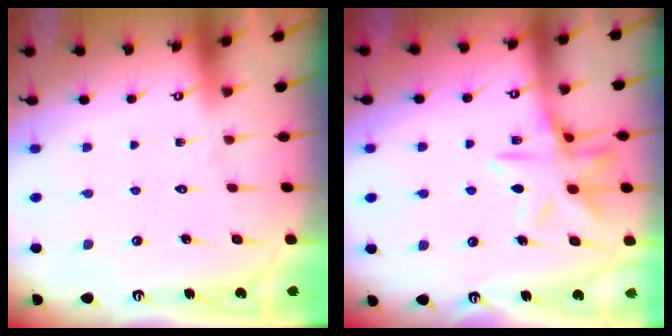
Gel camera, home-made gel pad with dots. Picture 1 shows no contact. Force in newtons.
{"total": 13.0, "press": 13.0, "slide": 1.0}